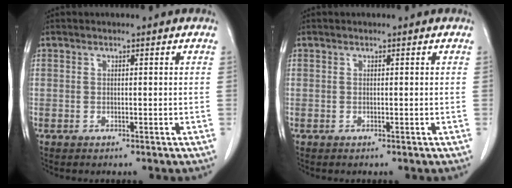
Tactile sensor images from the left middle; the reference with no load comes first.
{"total": 0.0}